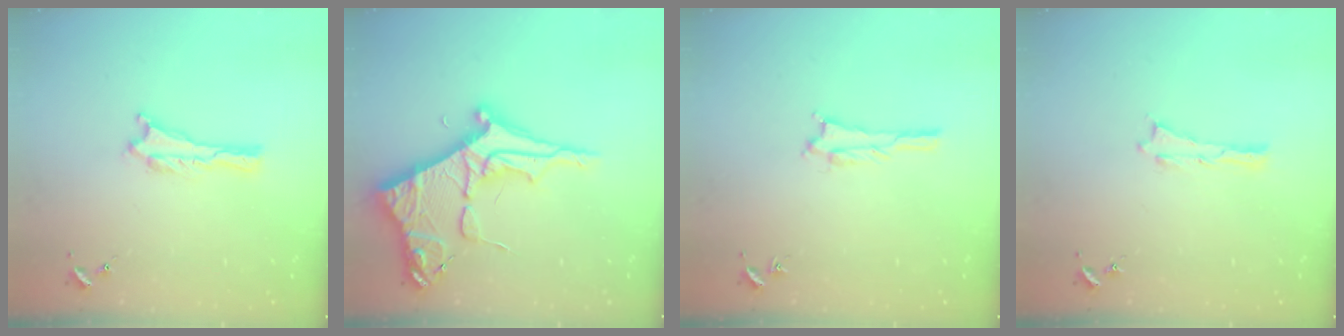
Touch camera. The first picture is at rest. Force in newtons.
{"total": 10.1, "press": 10.1, "slide": 1.1}
{"total": 1.7, "press": 1.7, "slide": 0.2}
{"total": 0.0}